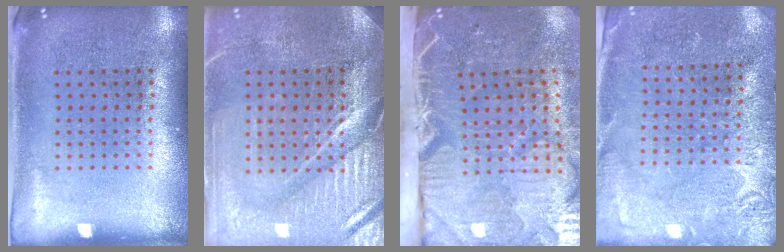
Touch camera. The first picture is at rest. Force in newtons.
{"total": 4.0, "press": 3.7, "slide": 1.6}
{"total": 5.4, "press": 4.4, "slide": 3.1}
{"total": 2.7, "press": 2.7, "slide": 0.4}